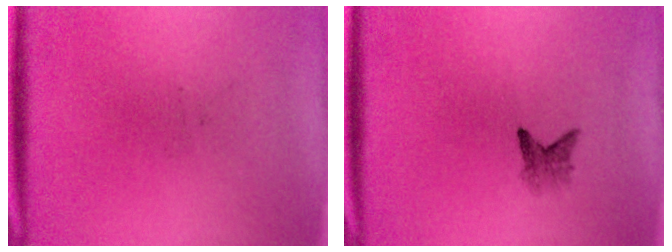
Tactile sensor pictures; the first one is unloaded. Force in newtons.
{"total": 1.8}